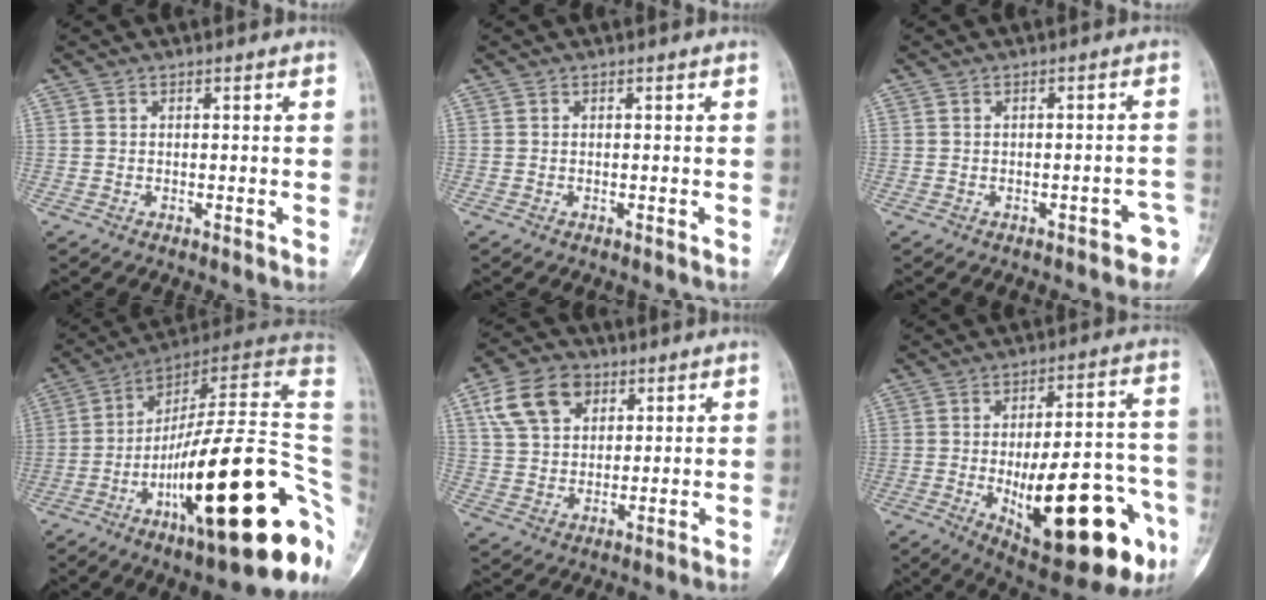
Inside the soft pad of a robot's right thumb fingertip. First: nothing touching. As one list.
[{"total": 0.0}, {"total": 2.9, "force": [-2.1, 1.4, 1.4], "torque": [0.002, 0.028, -0.022]}, {"total": 32.1, "force": [-8.1, 7.8, 30.1], "torque": [-0.361, 0.056, -0.123]}, {"total": 11.4, "force": [5.2, 7.8, 6.4], "torque": [-0.095, -0.006, 0.096]}, {"total": 26.4, "force": [-8.4, 9.9, 23.0], "torque": [-0.275, 0.016, -0.095]}]